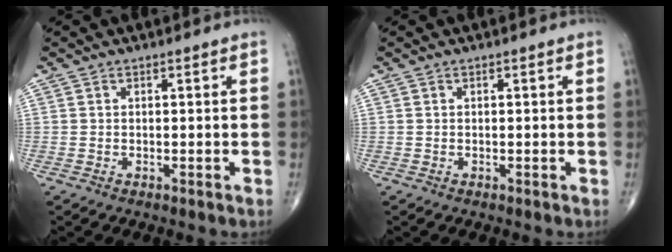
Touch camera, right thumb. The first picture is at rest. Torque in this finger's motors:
{"motor_torque": [-0.03, 0.08, -0.09, -0.03, 0.01]}